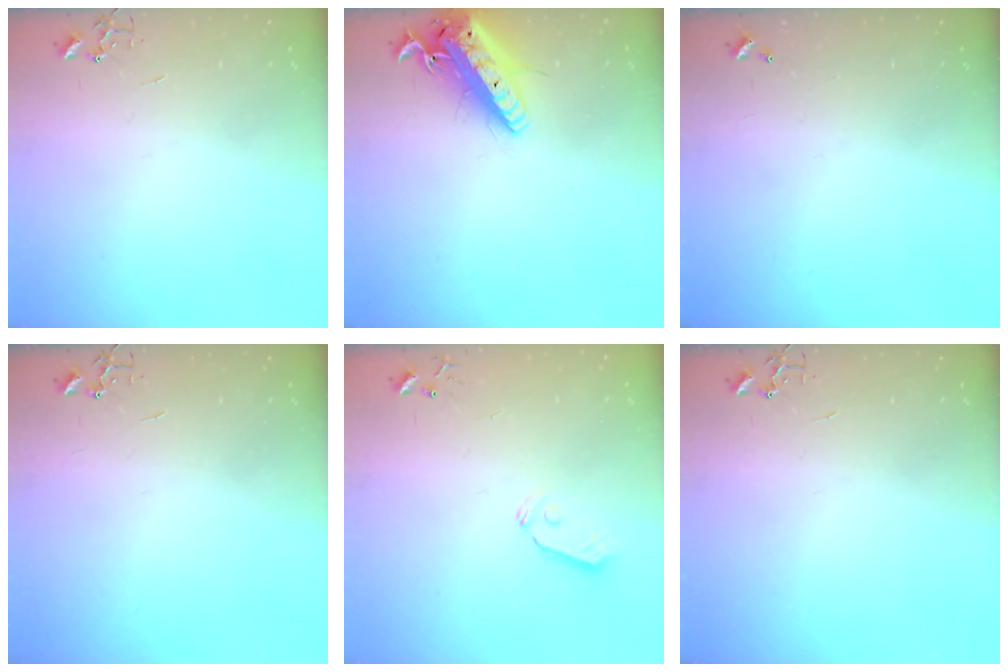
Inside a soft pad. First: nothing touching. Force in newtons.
{"total": 16.9, "press": 16.6, "slide": 3.2}
{"total": 0.0}
{"total": 0.0}
{"total": 6.1, "press": 6.1, "slide": 0.5}
{"total": 0.0}